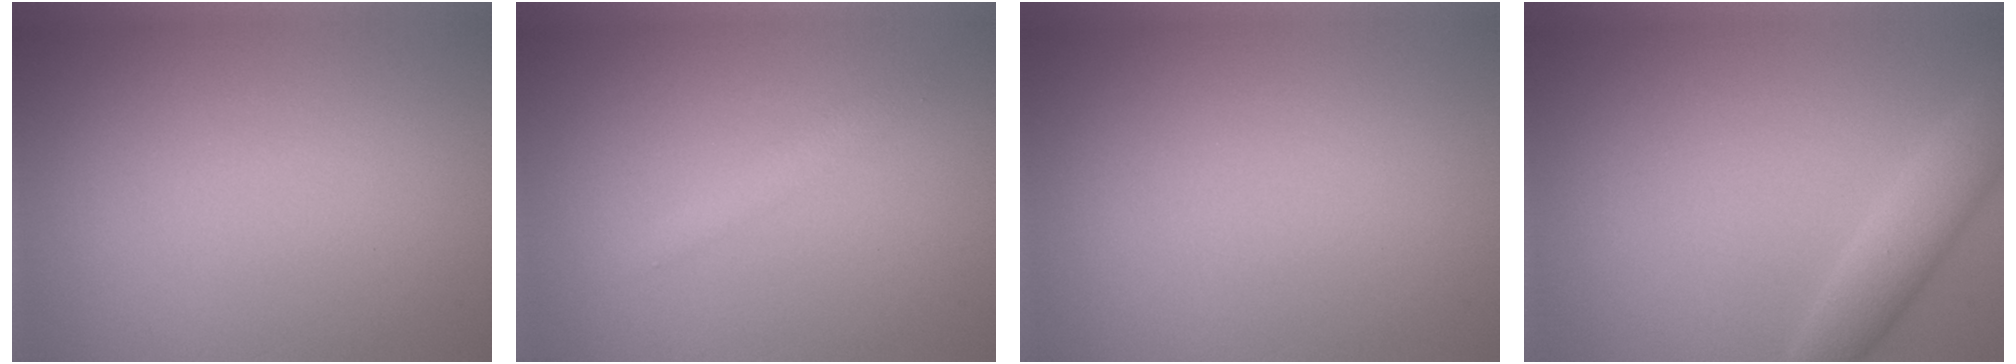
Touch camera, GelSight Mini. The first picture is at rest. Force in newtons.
{"total": 1.2, "press": 1.2, "slide": 0.0}
{"total": 0.0}
{"total": 3.2, "press": 3.2, "slide": 0.1}